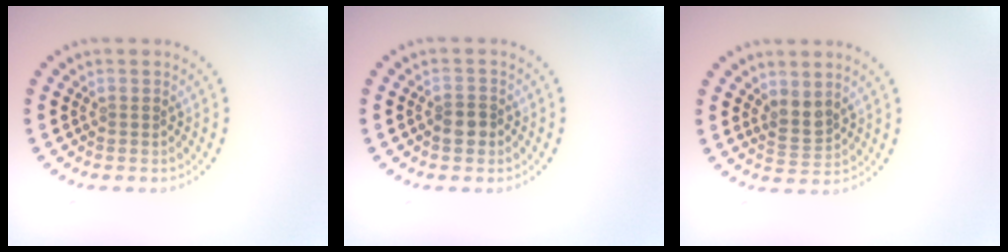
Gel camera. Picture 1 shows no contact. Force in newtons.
{"total": 1.6, "press": 1.5, "slide": 0.6}
{"total": 2.0, "press": 1.6, "slide": 1.1}